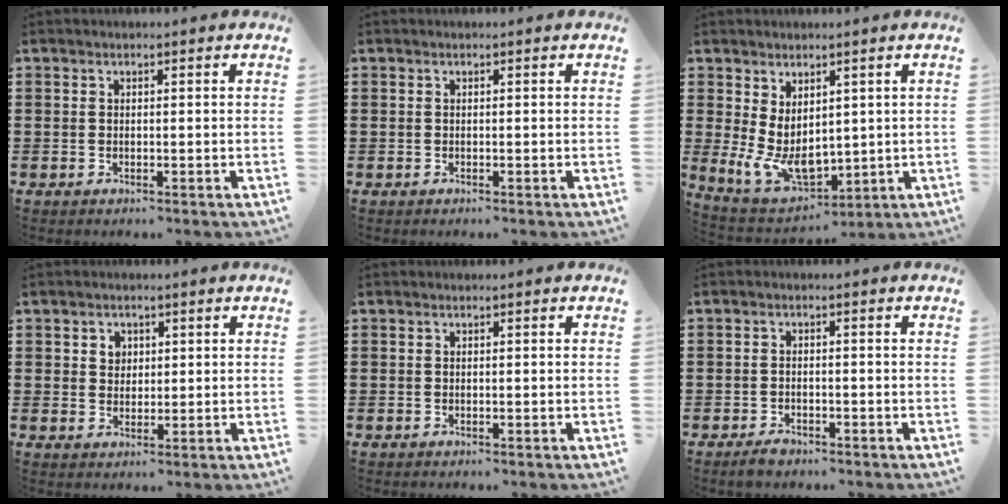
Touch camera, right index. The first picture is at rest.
{"total": 0.0}
{"total": 7.4, "force": [1.1, 4.9, 5.3], "torque": [-0.120, -0.012, 0.024]}
{"total": 2.3, "force": [1.0, 2.0, 0.6], "torque": [-0.018, 0.010, 0.017]}
{"total": 0.0}
{"total": 1.5, "force": [-1.2, 0.6, 0.6], "torque": [-0.014, 0.000, -0.024]}